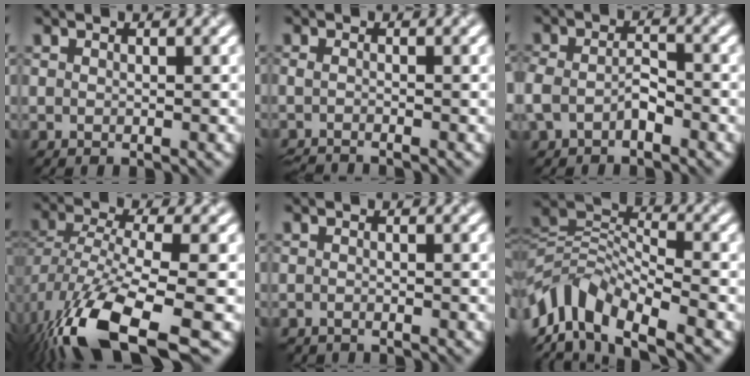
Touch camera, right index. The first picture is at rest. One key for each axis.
{"total": 1.9, "fx": -1.7, "fy": 0.2, "fz": 0.8, "tx": -0.016, "ty": -0.009, "tz": -0.038}
{"total": 2.1, "fx": -1.1, "fy": 1.2, "fz": 1.4, "tx": -0.037, "ty": 0.011, "tz": -0.030}
{"total": 10.6, "fx": -5.1, "fy": 4.8, "fz": 8.0, "tx": -0.168, "ty": -0.015, "tz": -0.090}
{"total": 1.1, "fx": -1.1, "fy": -0.1, "fz": -0.1, "tx": -0.002, "ty": -0.006, "tz": -0.025}
{"total": 7.6, "fx": -3.1, "fy": 4.1, "fz": 5.6, "tx": -0.100, "ty": 0.010, "tz": -0.075}